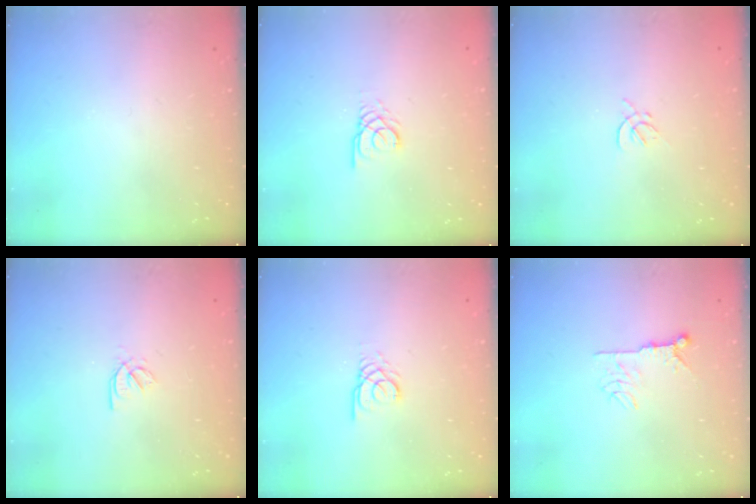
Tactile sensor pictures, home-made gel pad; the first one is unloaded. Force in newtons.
{"total": 2.2, "press": 2.1, "slide": 0.2}
{"total": 1.7, "press": 1.6, "slide": 0.6}
{"total": 2.3, "press": 2.3, "slide": 0.4}
{"total": 2.2, "press": 2.1, "slide": 0.2}
{"total": 8.2, "press": 8.1, "slide": 0.5}